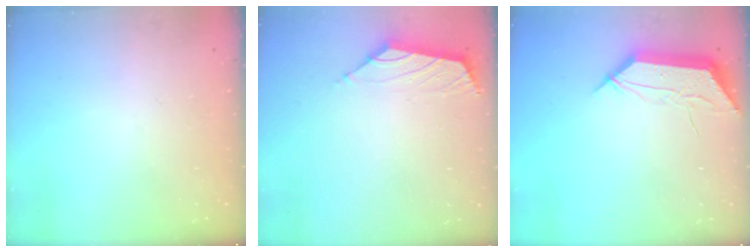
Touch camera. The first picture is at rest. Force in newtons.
{"total": 1.6, "press": 1.4, "slide": 0.6}
{"total": 9.9, "press": 9.8, "slide": 1.1}